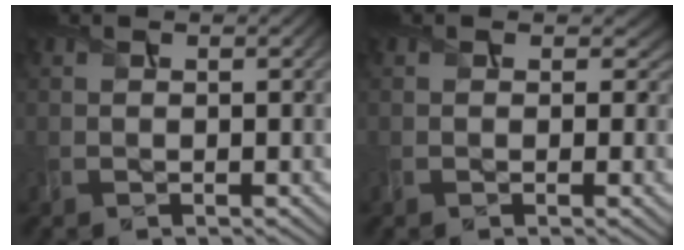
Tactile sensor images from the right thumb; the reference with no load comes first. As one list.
[{"total": 2.0, "force": [0.6, 1.6, 1.0], "torque": [-0.020, -0.010, 0.008]}]